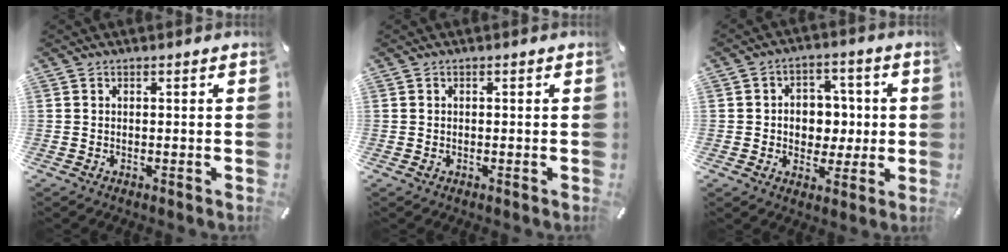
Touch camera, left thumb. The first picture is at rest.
{"total": 0.6, "force": [-0.2, 0.3, 0.5], "torque": [-0.009, -0.001, -0.004]}
{"total": 8.1, "force": [-0.1, 7.4, 3.4], "torque": [-0.040, 0.007, -0.002]}